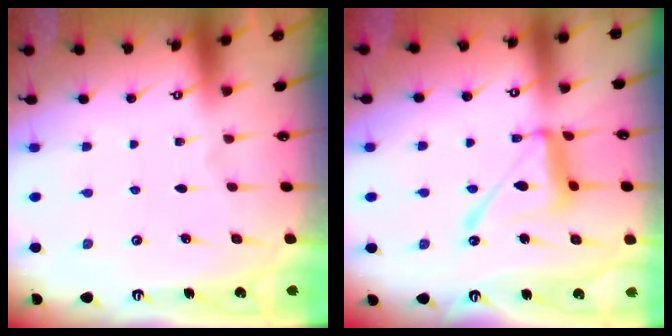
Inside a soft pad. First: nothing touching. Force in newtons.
{"total": 13.4, "press": 13.3, "slide": 1.1}